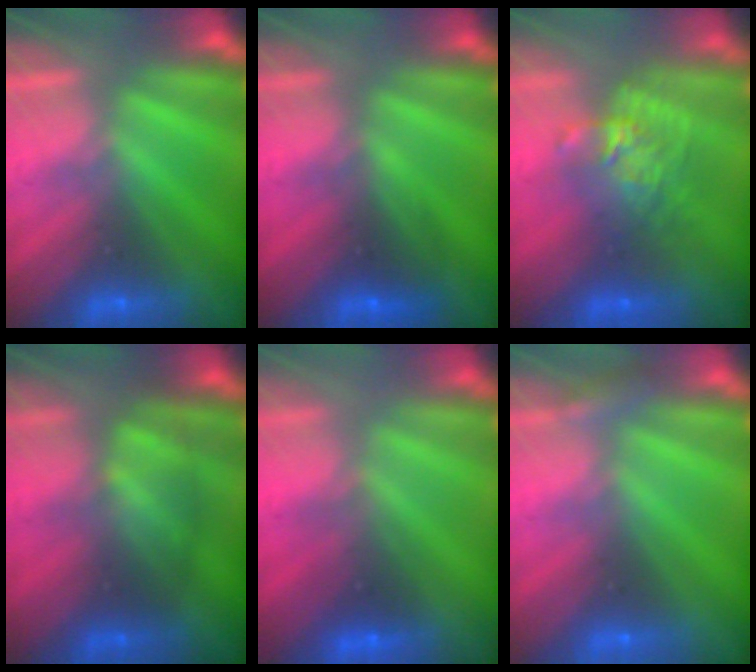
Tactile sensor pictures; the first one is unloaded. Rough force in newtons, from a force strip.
{"total": 2.8}
{"total": 7.6}
{"total": 2.3}
{"total": 1.7}
{"total": 2.3}